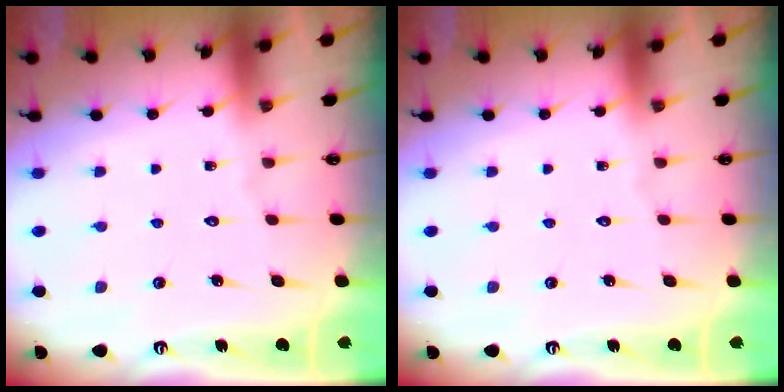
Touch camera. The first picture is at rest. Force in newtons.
{"total": 0.0}